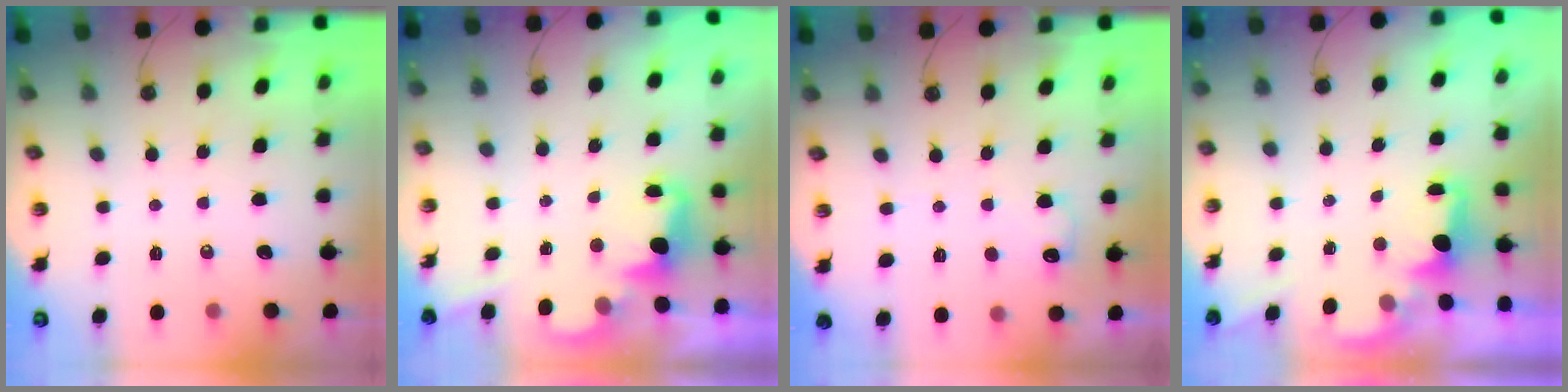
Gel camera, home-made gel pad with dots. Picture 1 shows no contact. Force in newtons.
{"total": 2.5, "press": 2.4, "slide": 0.6}
{"total": 7.0, "press": 7.0, "slide": 0.4}
{"total": 1.7, "press": 1.5, "slide": 0.7}